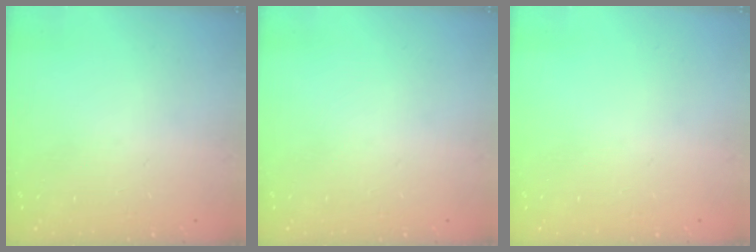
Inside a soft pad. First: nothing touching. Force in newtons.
{"total": 0.0}
{"total": 0.0}